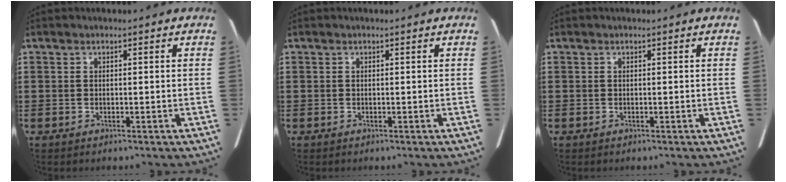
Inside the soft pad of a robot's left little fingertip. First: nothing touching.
{"total": 0.0}
{"total": 0.0}